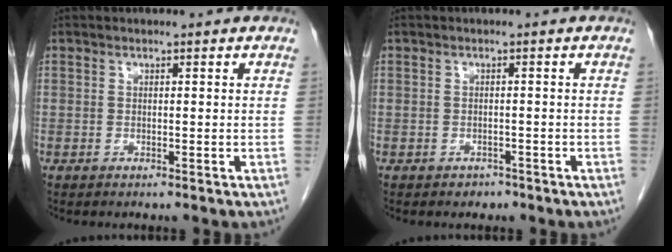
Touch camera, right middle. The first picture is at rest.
{"total": 1.3, "force": [-1.0, 0.9, 0.1], "torque": [-0.005, 0.002, -0.014]}